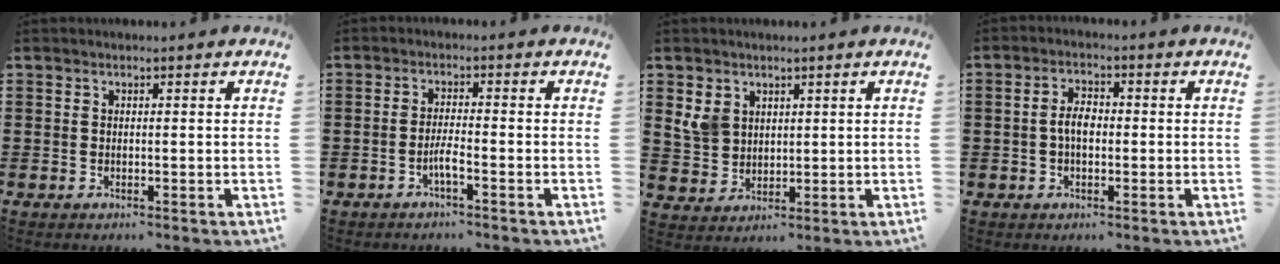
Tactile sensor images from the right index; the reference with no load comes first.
{"total": 2.8, "force": [-1.6, 0.2, 2.4], "torque": [-0.056, -0.006, -0.033]}
{"total": 4.9, "force": [2.1, 4.0, 1.7], "torque": [-0.058, 0.012, 0.039]}
{"total": 3.5, "force": [-0.4, 1.8, 3.0], "torque": [-0.064, 0.004, -0.011]}